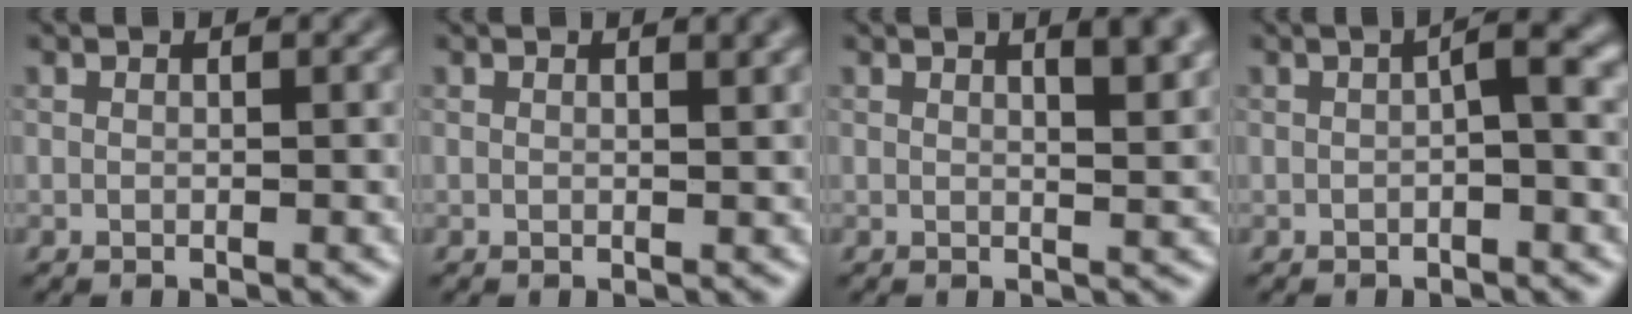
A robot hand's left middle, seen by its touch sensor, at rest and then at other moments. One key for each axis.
{"total": 1.5, "fx": 0.9, "fy": 0.4, "fz": 1.1, "tx": -0.009, "ty": 0.003, "tz": 0.012}
{"total": 4.4, "fx": 2.1, "fy": 1.6, "fz": 3.5, "tx": -0.021, "ty": 0.010, "tz": 0.017}
{"total": 2.4, "fx": -0.1, "fy": 0.4, "fz": 2.4, "tx": -0.039, "ty": 0.009, "tz": -0.004}